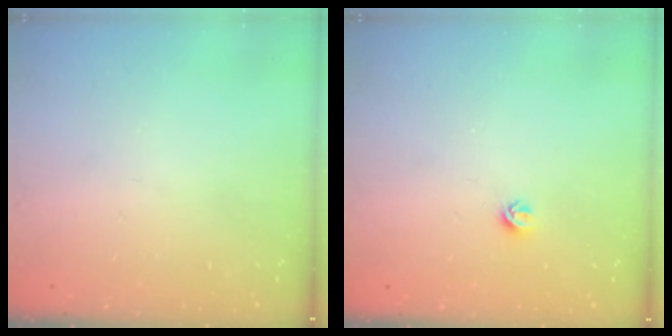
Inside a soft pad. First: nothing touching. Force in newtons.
{"total": 5.0, "press": 4.9, "slide": 0.7}